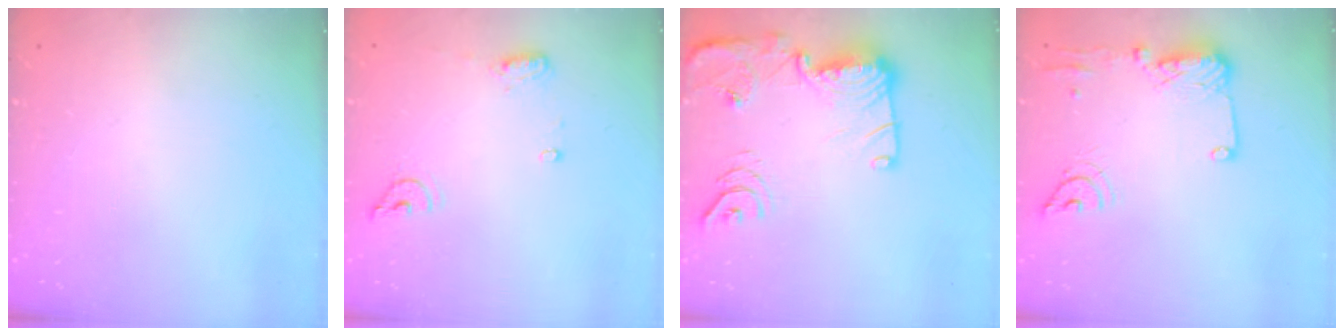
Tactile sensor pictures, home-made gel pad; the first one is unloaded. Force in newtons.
{"total": 7.9, "press": 7.8, "slide": 1.1}
{"total": 18.6, "press": 18.6, "slide": 1.1}
{"total": 14.2, "press": 14.0, "slide": 1.8}